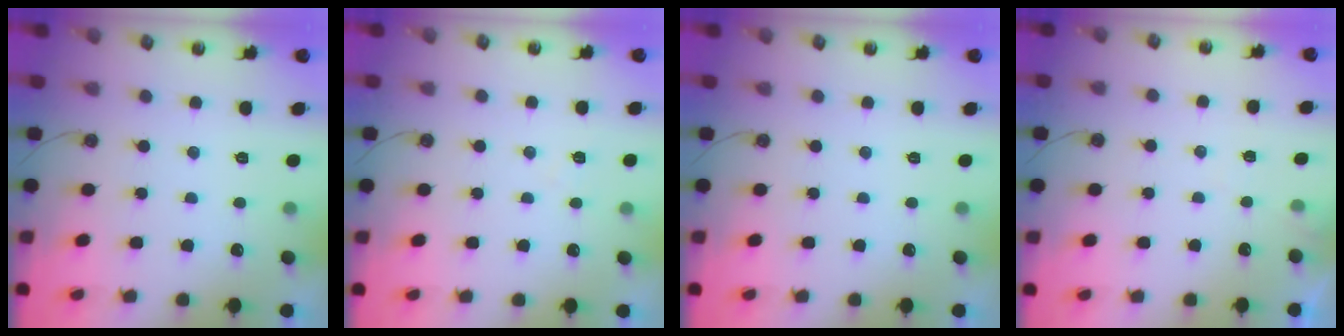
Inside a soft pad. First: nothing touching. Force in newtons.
{"total": 3.2, "press": 3.2, "slide": 0.5}
{"total": 0.0}
{"total": 4.2, "press": 4.1, "slide": 0.6}